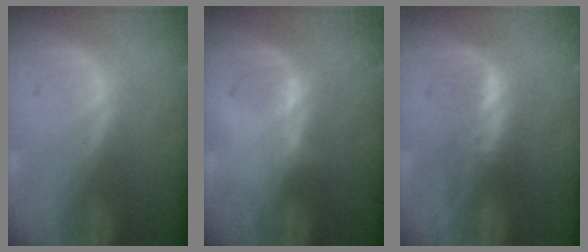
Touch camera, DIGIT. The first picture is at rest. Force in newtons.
{"total": 1.0, "press": 0.8, "slide": 0.5}
{"total": 3.4, "press": 3.4, "slide": 0.2}